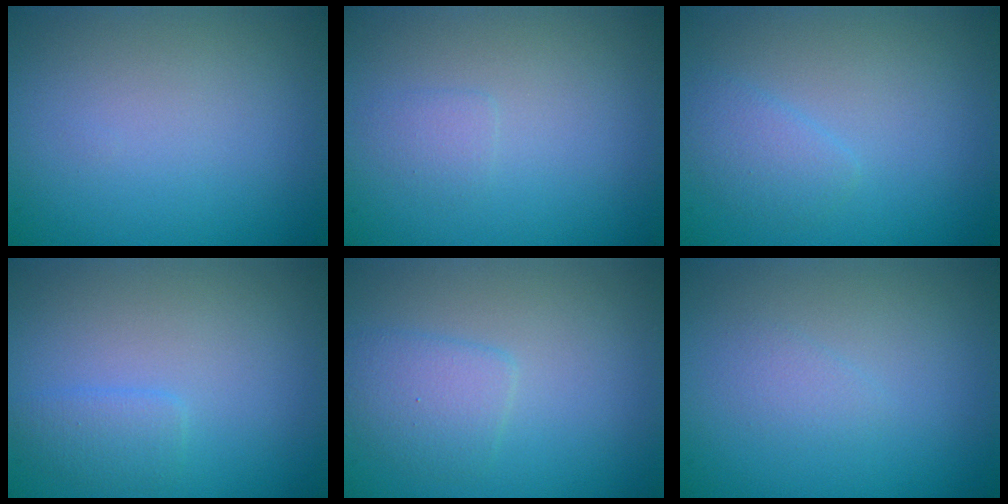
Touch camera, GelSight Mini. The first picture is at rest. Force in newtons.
{"total": 0.8, "press": 0.8, "slide": 0.0}
{"total": 1.6, "press": 1.6, "slide": 0.1}
{"total": 1.4, "press": 1.4, "slide": 0.1}
{"total": 2.2, "press": 2.2, "slide": 0.1}
{"total": 0.9, "press": 0.9, "slide": 0.1}